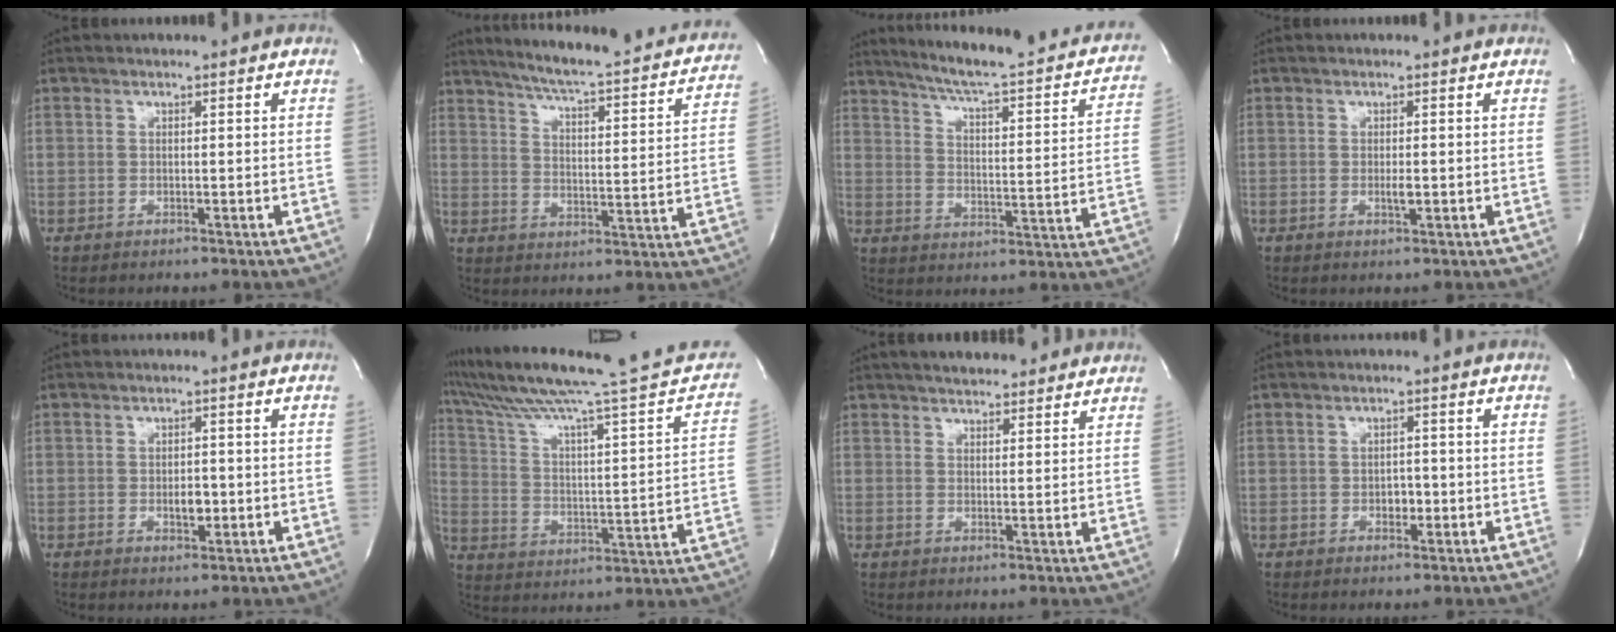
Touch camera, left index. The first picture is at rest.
{"total": 25.5, "force": [22.8, 2.8, 11.1], "torque": [-0.164, -0.054, 0.278]}
{"total": 24.4, "force": [20.8, 3.2, 12.3], "torque": [-0.176, -0.035, 0.256]}
{"total": 1.2, "force": [-0.4, 0.2, 1.1], "torque": [-0.020, -0.007, -0.006]}
{"total": 2.5, "force": [-0.7, 1.3, 2.0], "torque": [-0.033, -0.004, -0.007]}
{"total": 25.1, "force": [21.6, -0.1, 12.8], "torque": [-0.197, -0.029, 0.302]}
{"total": 10.3, "force": [9.0, 2.7, 4.2], "torque": [-0.051, 0.016, 0.113]}
{"total": 2.0, "force": [-0.8, 1.3, 1.3], "torque": [-0.017, 0.000, -0.010]}